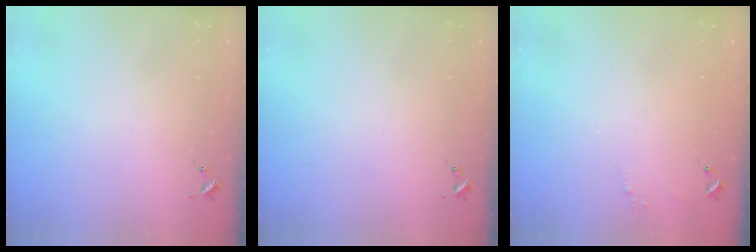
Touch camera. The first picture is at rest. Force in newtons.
{"total": 0.0}
{"total": 4.8, "press": 4.8, "slide": 0.4}